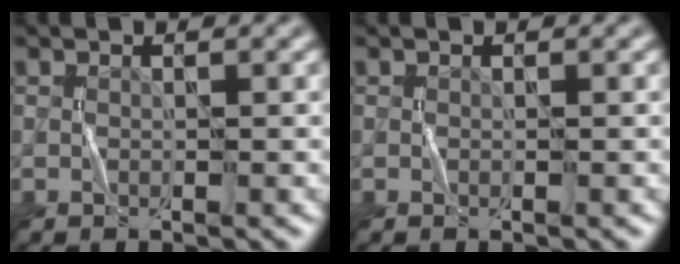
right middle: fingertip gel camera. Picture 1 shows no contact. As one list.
[{"total": 0.0}]